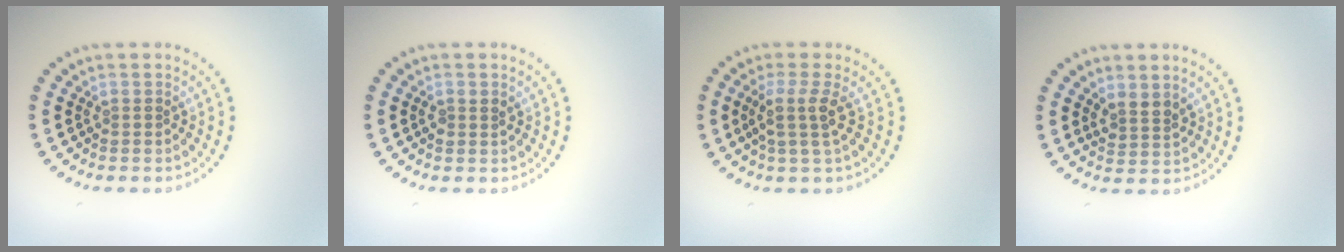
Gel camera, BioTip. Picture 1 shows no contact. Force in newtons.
{"total": 1.0, "press": 0.9, "slide": 0.4}
{"total": 2.4, "press": 1.8, "slide": 1.5}
{"total": 1.8, "press": 1.4, "slide": 1.0}